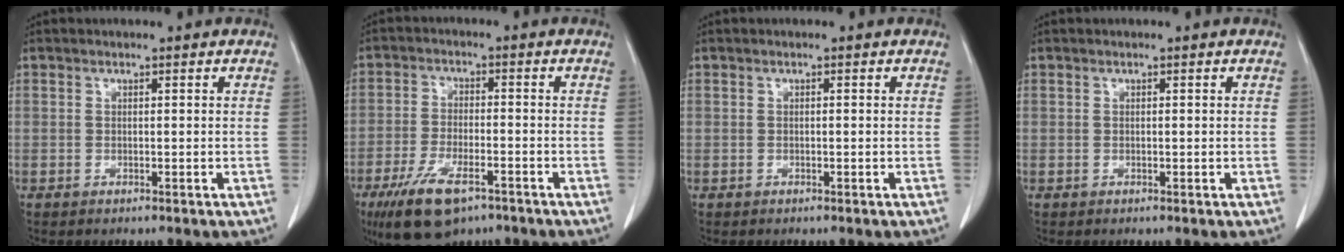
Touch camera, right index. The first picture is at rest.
{"total": 10.5, "force": [-6.6, 3.7, 7.2], "torque": [-0.141, -0.017, -0.111]}
{"total": 0.0}
{"total": 0.0}